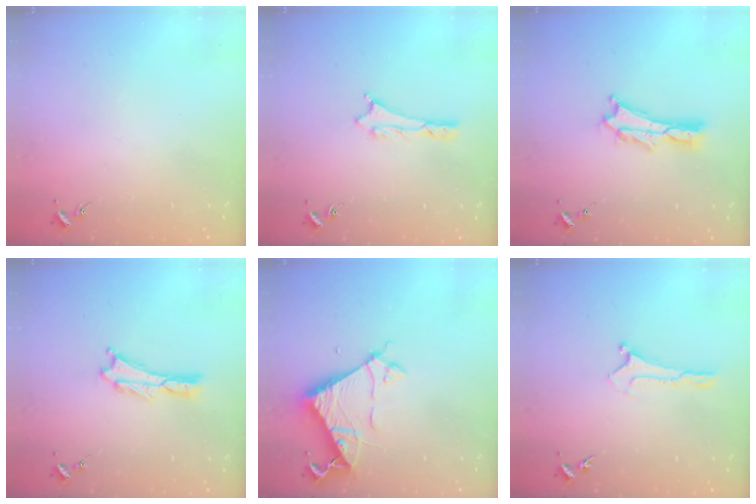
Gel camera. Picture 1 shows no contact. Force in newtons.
{"total": 0.8, "press": 0.8, "slide": 0.2}
{"total": 2.0, "press": 2.0, "slide": 0.3}
{"total": 0.0}
{"total": 6.8, "press": 6.8, "slide": 0.6}
{"total": 0.0}